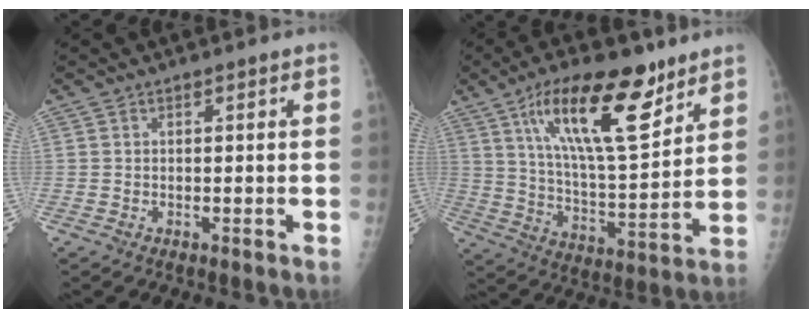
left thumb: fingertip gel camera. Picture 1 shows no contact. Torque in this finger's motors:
{"motor_torque": [0.35, 0.43, 1.59, -1.18, 0.18]}